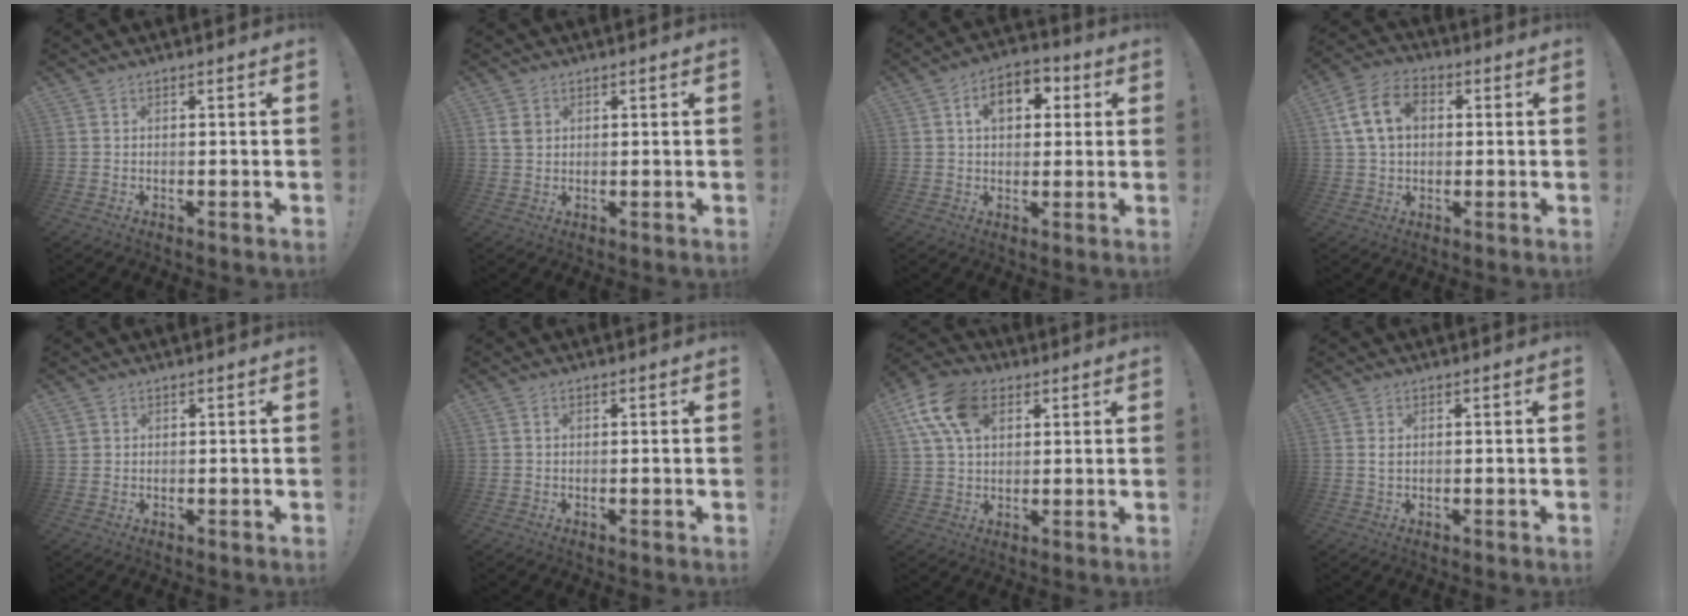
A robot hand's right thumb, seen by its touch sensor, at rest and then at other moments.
{"total": 3.4, "force": [1.3, 2.6, 1.7], "torque": [-0.024, 0.001, 0.023]}
{"total": 9.5, "force": [2.5, 6.7, 6.3], "torque": [-0.084, 0.008, 0.042]}
{"total": 12.6, "force": [3.1, 8.9, 8.3], "torque": [-0.155, 0.009, 0.061]}
{"total": 1.4, "force": [0.9, 1.1, 0.3], "torque": [-0.002, -0.002, 0.016]}
{"total": 0.8, "force": [0.2, 0.7, 0.4], "torque": [-0.003, 0.002, 0.003]}
{"total": 14.9, "force": [5.8, 9.7, 9.6], "torque": [-0.172, -0.010, 0.110]}
{"total": 1.5, "force": [0.5, 0.9, 1.1], "torque": [-0.017, 0.000, 0.007]}